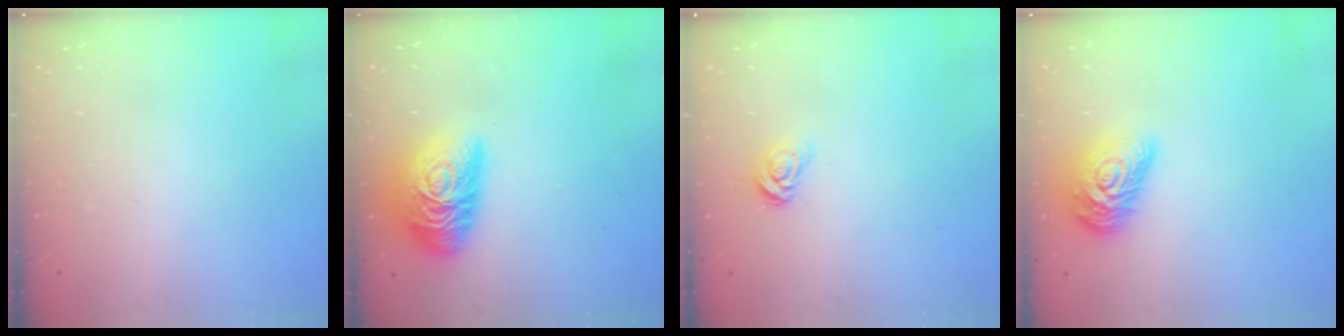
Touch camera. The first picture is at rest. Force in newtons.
{"total": 17.5, "press": 17.4, "slide": 1.5}
{"total": 6.2, "press": 6.2, "slide": 0.5}
{"total": 14.0, "press": 14.0, "slide": 0.7}